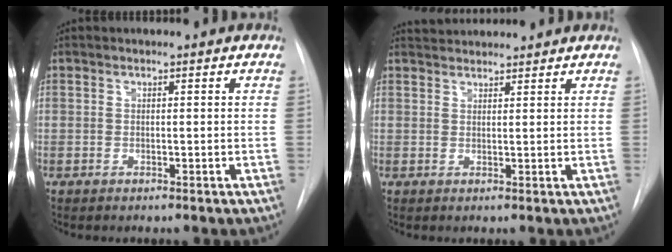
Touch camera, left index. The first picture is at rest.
{"total": 4.4, "force": [4.3, 0.5, 0.5], "torque": [-0.013, 0.036, 0.069]}